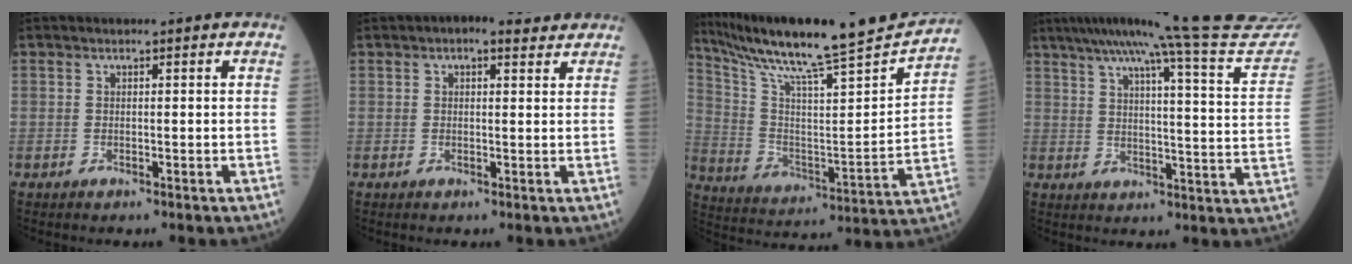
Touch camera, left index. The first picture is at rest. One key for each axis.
{"total": 3.4, "fx": 2.4, "fy": 1.5, "fz": 1.9, "tx": -0.035, "ty": 0.023, "tz": 0.032}
{"total": 23.4, "fx": 20.9, "fy": -0.6, "fz": 10.5, "tx": -0.192, "ty": -0.038, "tz": 0.321}
{"total": 26.0, "fx": 23.3, "fy": -0.9, "fz": 11.5, "tx": -0.180, "ty": -0.071, "tz": 0.286}